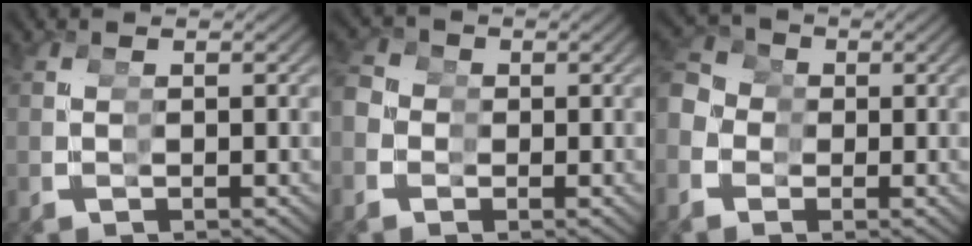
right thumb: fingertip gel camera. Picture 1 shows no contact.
{"total": 3.8, "force": [-0.5, 3.6, 1.0], "torque": [-0.024, -0.021, -0.011]}
{"total": 5.6, "force": [0.4, 5.1, 2.3], "torque": [-0.043, -0.009, -0.004]}